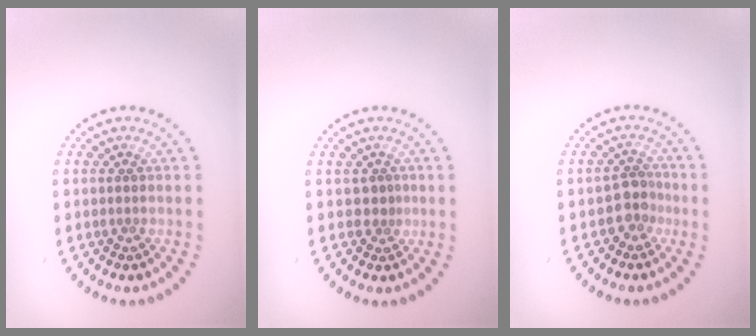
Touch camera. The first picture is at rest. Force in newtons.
{"total": 0.9, "press": 0.5, "slide": 0.8}
{"total": 2.2, "press": 1.6, "slide": 1.4}